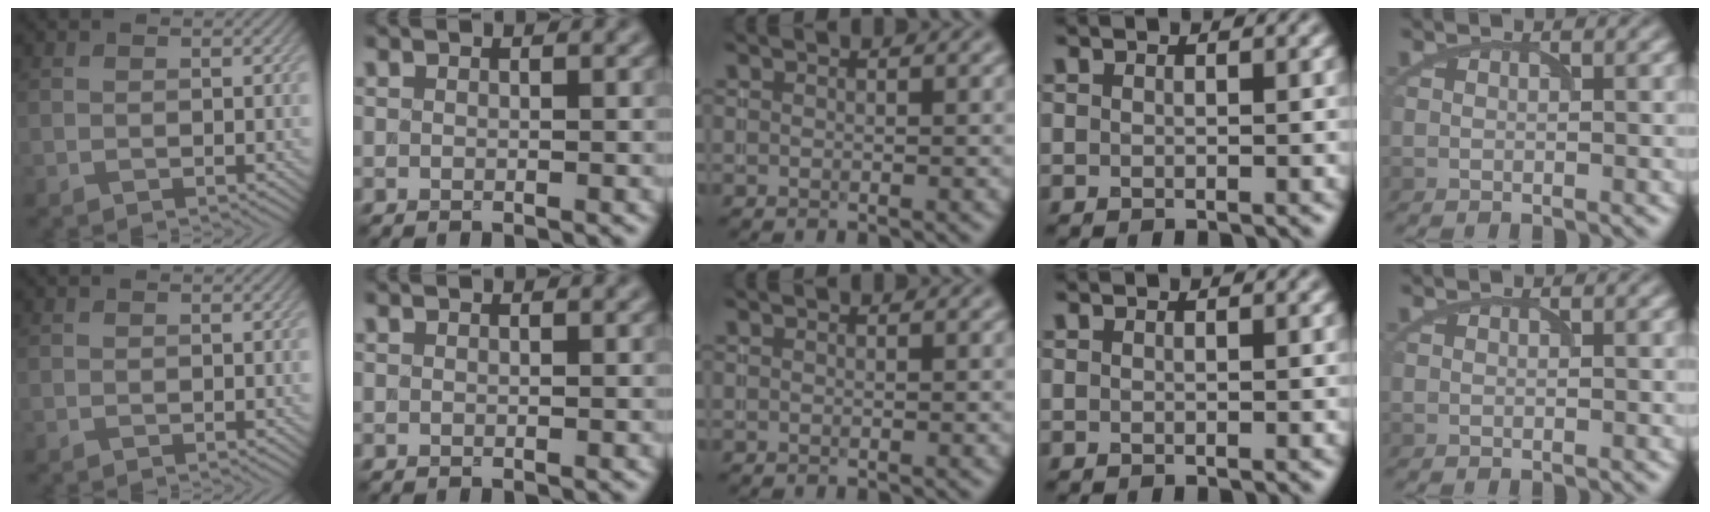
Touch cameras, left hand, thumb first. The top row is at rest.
{}